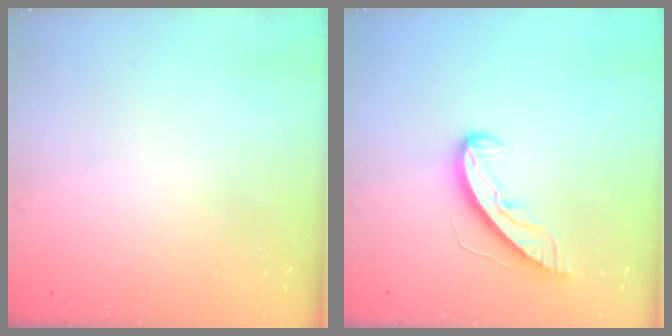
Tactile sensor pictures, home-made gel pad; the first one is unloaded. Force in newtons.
{"total": 9.2, "press": 9.1, "slide": 1.3}